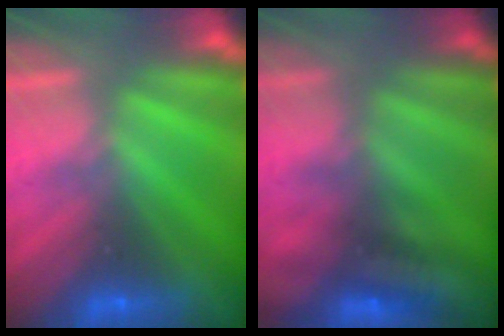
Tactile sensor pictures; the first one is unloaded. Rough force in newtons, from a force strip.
{"total": 2.4}